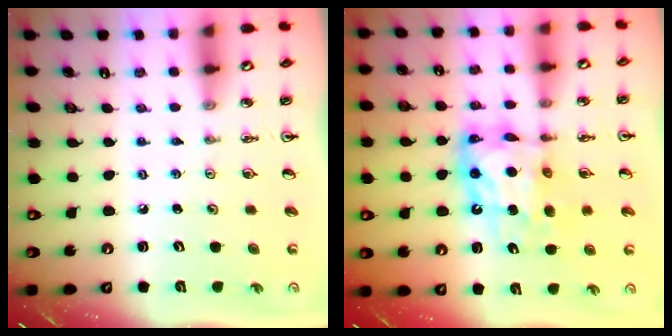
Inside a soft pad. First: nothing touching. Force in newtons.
{"total": 12.4, "press": 12.3, "slide": 1.1}